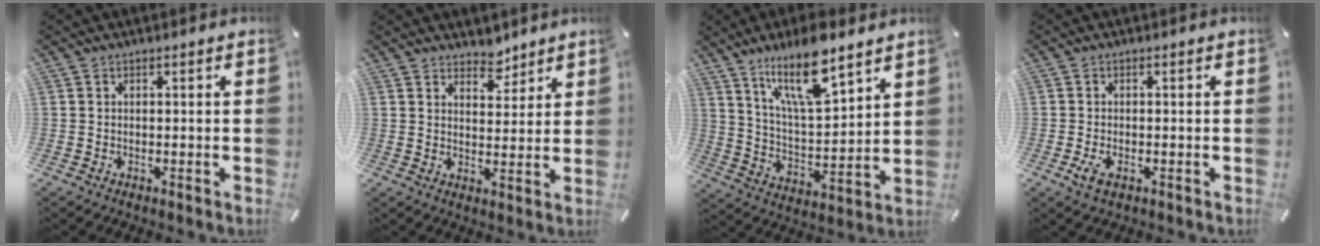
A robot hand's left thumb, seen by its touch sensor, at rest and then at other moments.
{"total": 5.5, "force": [4.8, 2.6, 0.4], "torque": [0.009, -0.034, 0.085]}
{"total": 15.9, "force": [11.3, 5.5, 9.7], "torque": [-0.177, -0.051, 0.196]}
{"total": 2.7, "force": [-0.9, 1.4, 2.2], "torque": [-0.057, -0.005, -0.020]}